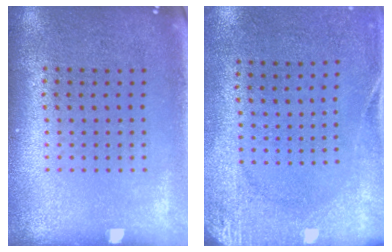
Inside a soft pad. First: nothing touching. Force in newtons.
{"total": 2.6, "press": 2.0, "slide": 1.6}